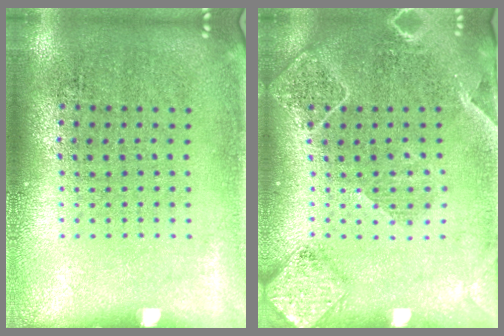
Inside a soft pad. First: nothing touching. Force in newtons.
{"total": 2.0, "press": 1.9, "slide": 0.7}